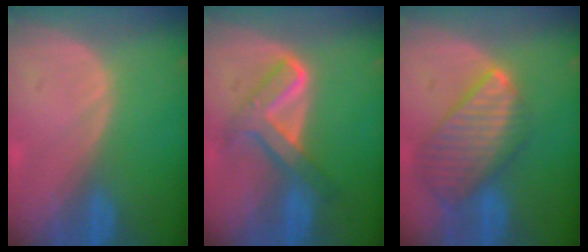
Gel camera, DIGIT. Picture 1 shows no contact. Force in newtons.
{"total": 6.4, "press": 6.4, "slide": 0.4}
{"total": 9.9, "press": 8.6, "slide": 4.9}